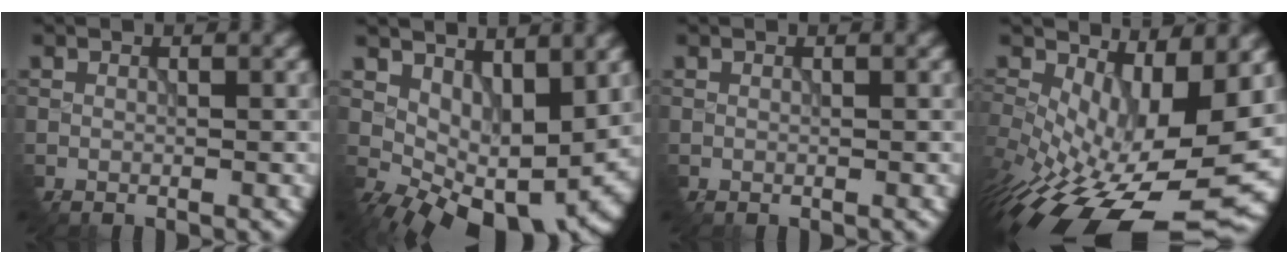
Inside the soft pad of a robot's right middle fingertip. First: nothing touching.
{"total": 10.0, "force": [0.9, 6.1, 7.9], "torque": [-0.109, -0.024, 0.044]}
{"total": 0.0}
{"total": 12.9, "force": [-2.6, 6.8, 10.7], "torque": [-0.175, -0.038, -0.026]}